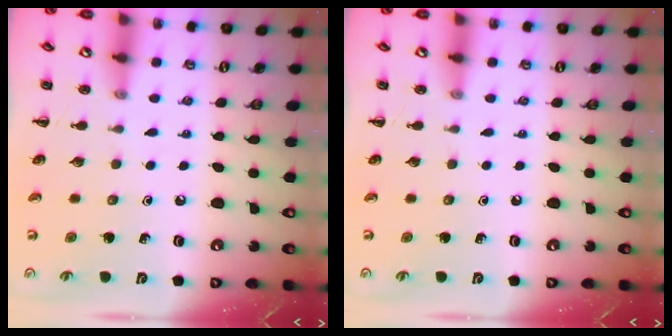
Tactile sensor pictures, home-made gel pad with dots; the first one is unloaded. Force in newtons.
{"total": 0.0}